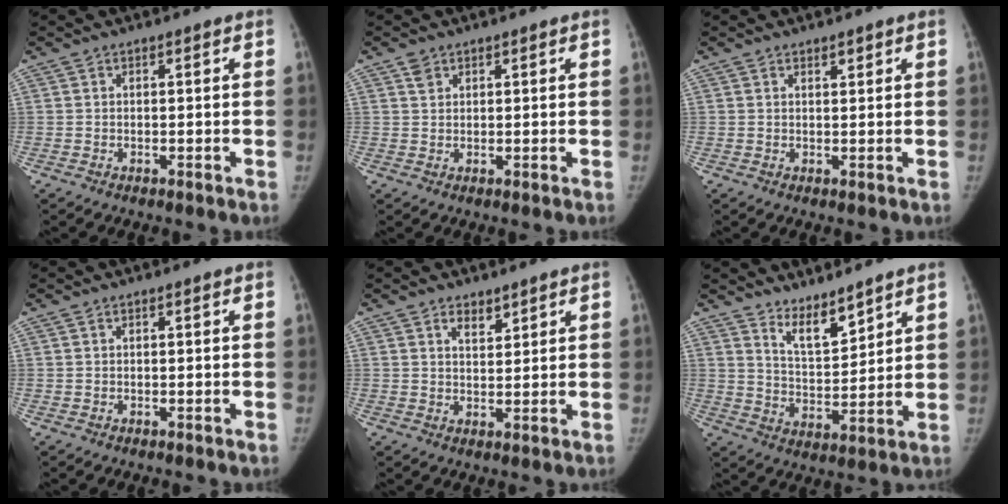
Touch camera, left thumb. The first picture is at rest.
{"total": 1.8, "force": [1.1, 1.3, 0.6], "torque": [-0.002, -0.002, 0.019]}
{"total": 1.2, "force": [0.9, 0.4, 0.6], "torque": [-0.005, -0.006, 0.015]}
{"total": 0.0}
{"total": 3.1, "force": [2.3, 1.5, 1.5], "torque": [-0.014, -0.017, 0.042]}
{"total": 7.4, "force": [6.1, 2.1, 3.6], "torque": [-0.047, -0.061, 0.118]}